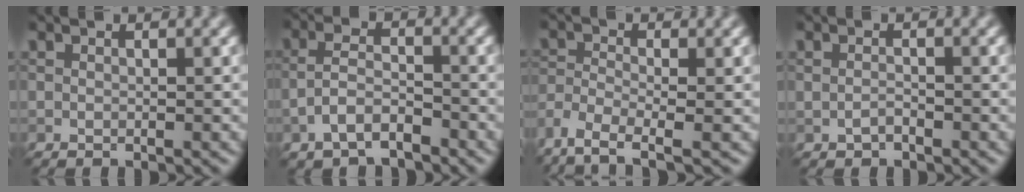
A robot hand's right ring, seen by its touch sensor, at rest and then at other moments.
{"total": 3.7, "force": [-2.3, 1.6, 2.4], "torque": [-0.049, 0.007, -0.052]}
{"total": 4.6, "force": [-3.5, 1.2, 2.7], "torque": [-0.061, -0.009, -0.078]}
{"total": 0.8, "force": [-0.5, 0.4, 0.5], "torque": [-0.013, 0.002, -0.012]}